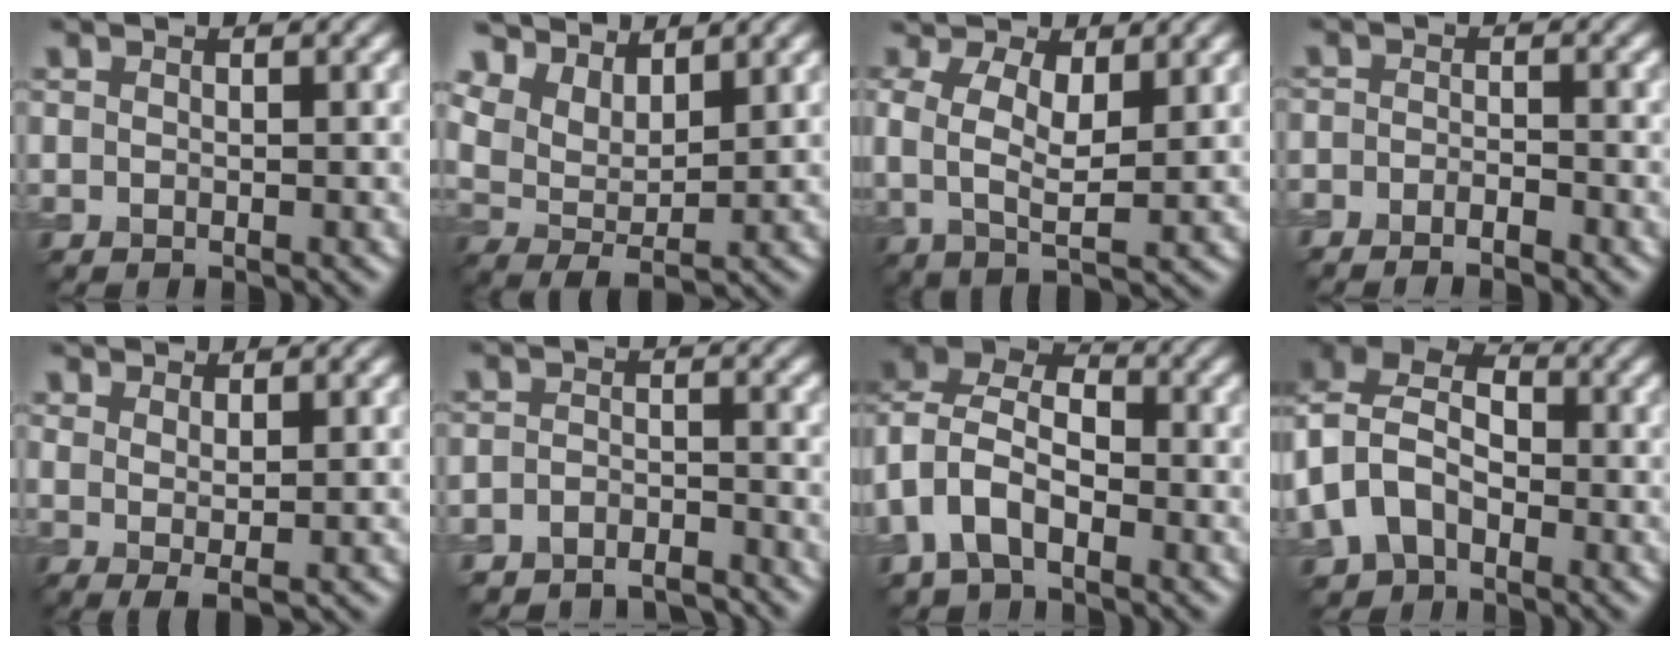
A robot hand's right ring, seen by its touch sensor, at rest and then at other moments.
{"total": 5.6, "force": [4.5, 2.0, 2.5], "torque": [-0.062, 0.004, 0.077]}
{"total": 5.4, "force": [1.4, 2.5, 4.6], "torque": [-0.098, 0.001, 0.019]}
{"total": 2.4, "force": [-1.9, 0.6, 1.4], "torque": [-0.026, 0.000, -0.037]}
{"total": 1.9, "force": [0.8, 0.4, 1.6], "torque": [-0.030, -0.009, 0.018]}
{"total": 4.0, "force": [-3.8, 1.0, 0.5], "torque": [-0.005, -0.007, -0.065]}
{"total": 8.1, "force": [-2.1, 5.5, 5.6], "torque": [-0.120, 0.008, -0.054]}
{"total": 8.8, "force": [-1.7, 6.5, 5.7], "torque": [-0.129, 0.006, -0.048]}